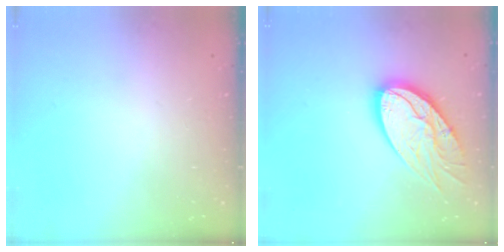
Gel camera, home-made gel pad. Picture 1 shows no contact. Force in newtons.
{"total": 18.4, "press": 18.4, "slide": 1.7}